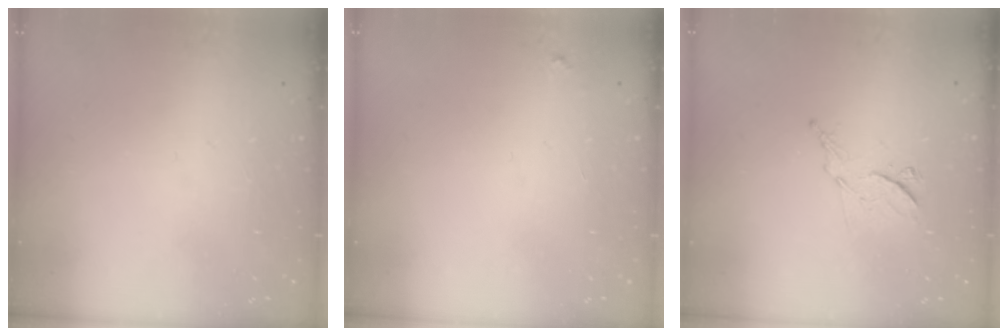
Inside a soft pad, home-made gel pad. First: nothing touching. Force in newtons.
{"total": 2.3, "press": 2.3, "slide": 0.2}
{"total": 7.6, "press": 7.5, "slide": 1.1}